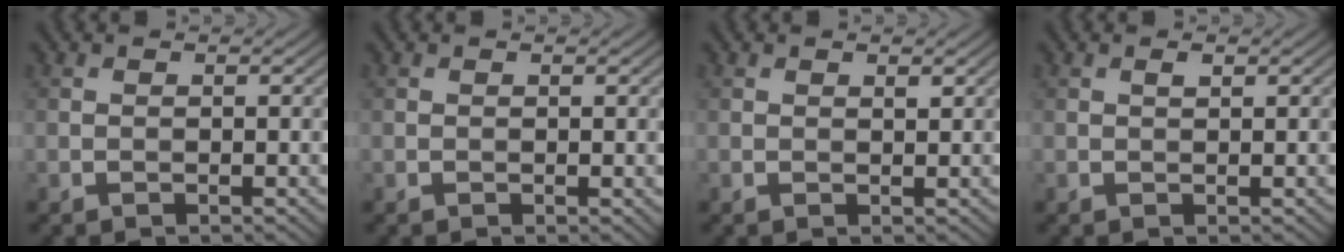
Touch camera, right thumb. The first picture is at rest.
{"total": 0.0}
{"total": 0.7, "force": [0.5, 0.3, 0.4], "torque": [-0.007, -0.002, 0.008]}
{"total": 0.7, "force": [0.4, 0.2, 0.5], "torque": [-0.009, 0.000, 0.006]}